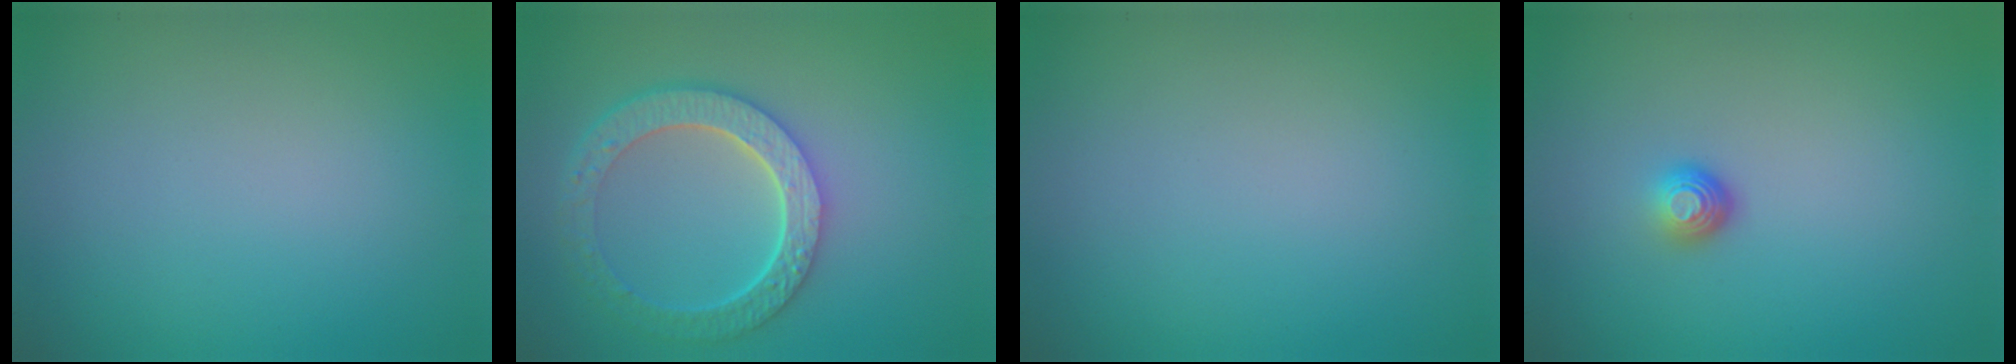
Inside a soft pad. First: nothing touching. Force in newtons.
{"total": 6.0, "press": 4.6, "slide": 3.9}
{"total": 0.0}
{"total": 1.6, "press": 1.0, "slide": 1.3}